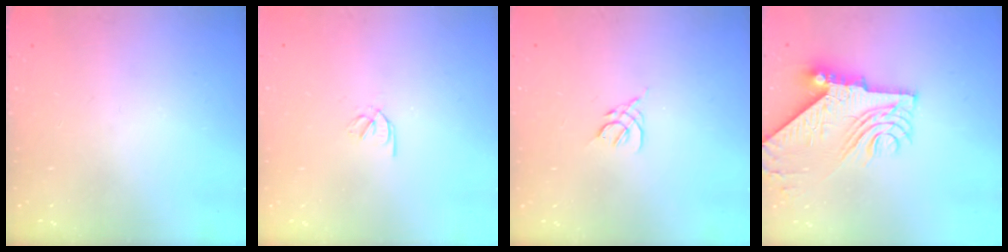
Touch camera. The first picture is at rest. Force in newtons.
{"total": 1.9, "press": 1.9, "slide": 0.3}
{"total": 2.2, "press": 2.1, "slide": 0.6}
{"total": 11.9, "press": 11.9, "slide": 1.2}